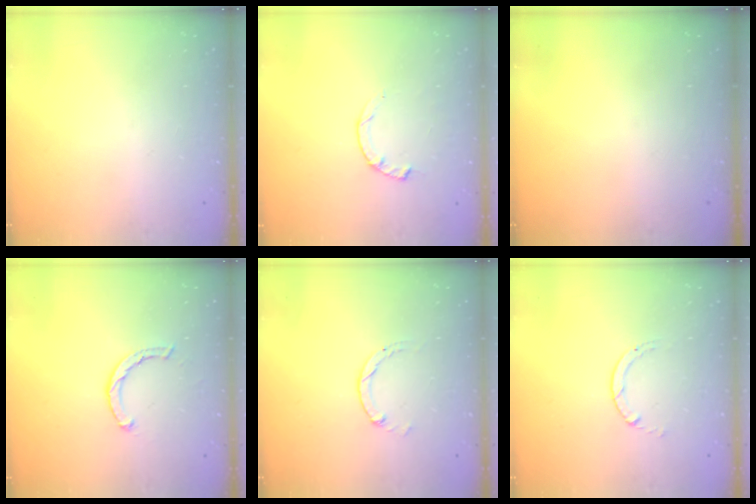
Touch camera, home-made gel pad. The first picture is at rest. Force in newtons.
{"total": 2.3, "press": 2.3, "slide": 0.4}
{"total": 0.0}
{"total": 2.1, "press": 2.1, "slide": 0.1}
{"total": 0.7, "press": 0.7, "slide": 0.2}
{"total": 0.6, "press": 0.5, "slide": 0.1}